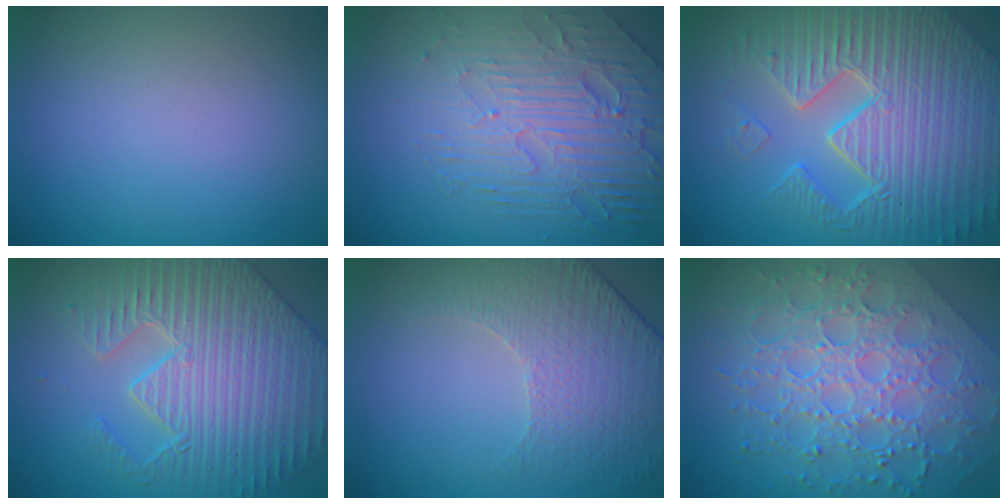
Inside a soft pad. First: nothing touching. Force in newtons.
{"total": 6.8, "press": 4.9, "slide": 4.8}
{"total": 11.3, "press": 7.2, "slide": 8.7}
{"total": 6.6, "press": 5.7, "slide": 3.3}
{"total": 4.5, "press": 3.6, "slide": 2.7}
{"total": 8.3, "press": 6.1, "slide": 5.6}